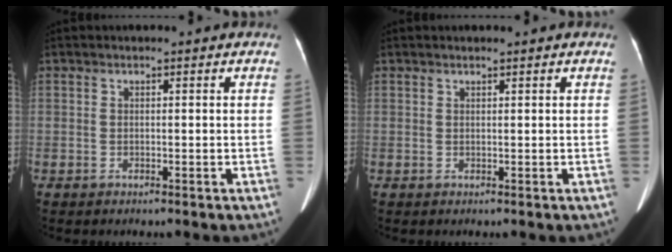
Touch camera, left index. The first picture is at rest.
{"total": 0.5, "force": [0.4, -0.1, 0.3], "torque": [-0.008, 0.004, 0.013]}